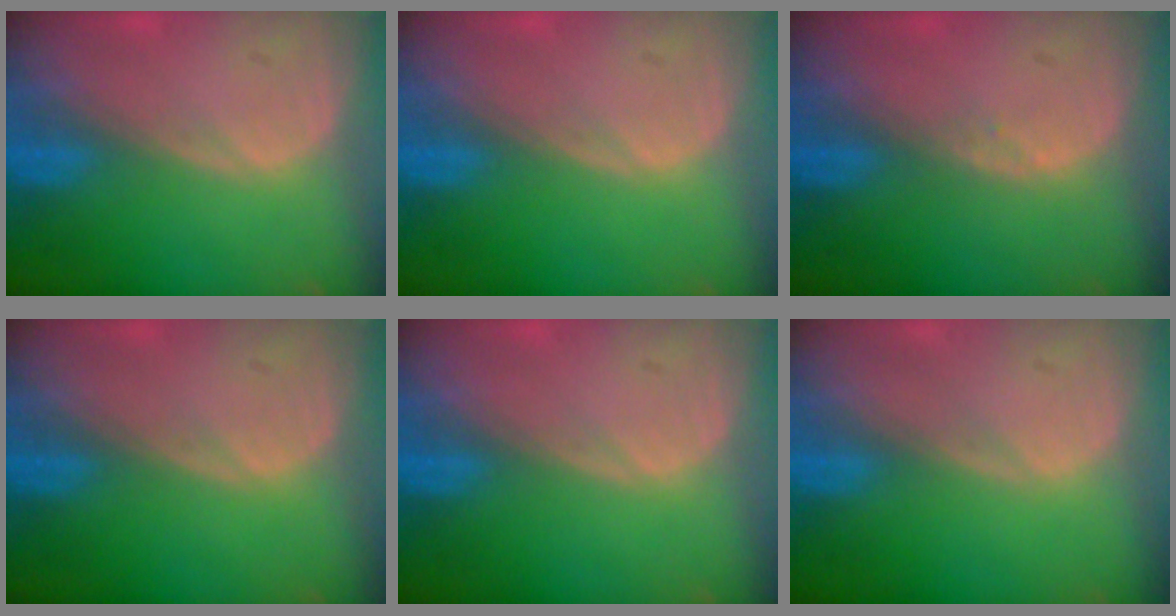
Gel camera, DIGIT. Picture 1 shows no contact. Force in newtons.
{"total": 0.0}
{"total": 0.7, "press": 0.5, "slide": 0.5}
{"total": 0.0}
{"total": 0.0}
{"total": 0.0}